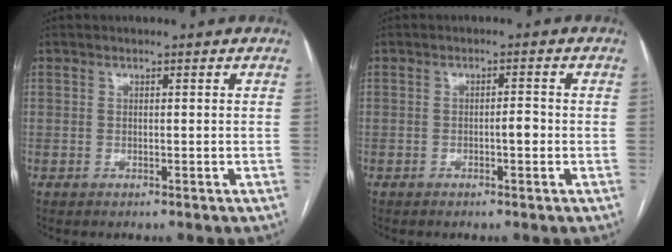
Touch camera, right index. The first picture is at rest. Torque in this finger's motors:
{"motor_torque": [0.50, -0.05, 0.04, 0.05]}